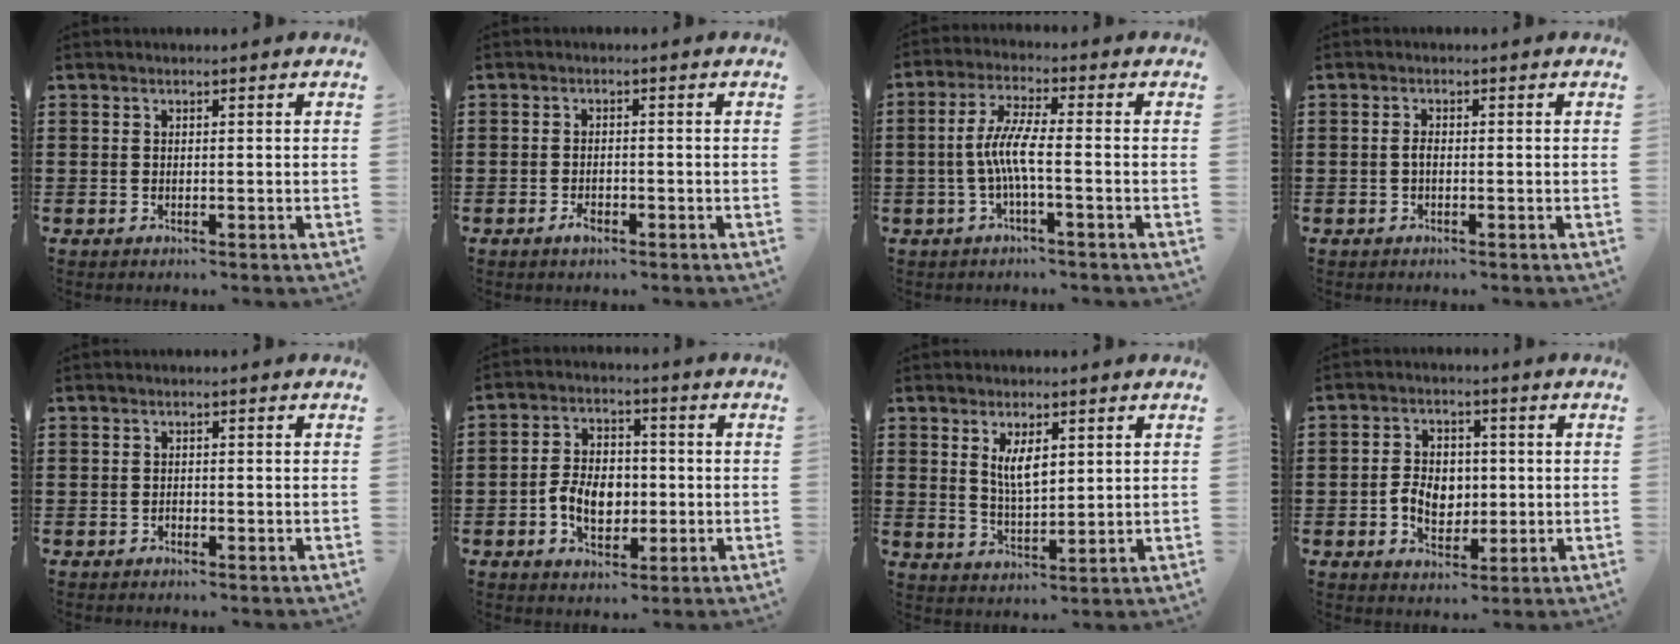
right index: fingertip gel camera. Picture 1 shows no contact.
{"total": 2.1, "force": [-1.1, 0.9, 1.5], "torque": [-0.029, 0.000, -0.021]}
{"total": 6.2, "force": [-1.4, 0.7, 6.0], "torque": [-0.128, -0.009, -0.033]}
{"total": 1.2, "force": [-0.4, 0.3, 1.1], "torque": [-0.032, -0.007, -0.008]}
{"total": 0.7, "force": [-0.5, 0.4, 0.2], "torque": [-0.005, 0.001, -0.011]}
{"total": 6.7, "force": [-1.5, 4.5, 4.8], "torque": [-0.094, 0.006, -0.031]}
{"total": 4.5, "force": [1.7, 1.6, 3.9], "torque": [-0.075, -0.003, 0.029]}
{"total": 5.5, "force": [-0.6, 4.1, 3.6], "torque": [-0.066, 0.008, -0.014]}